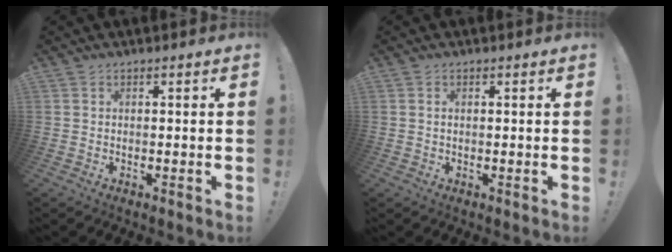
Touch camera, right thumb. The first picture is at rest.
{"total": 0.9, "force": [0.1, 0.7, 0.6], "torque": [-0.011, 0.004, 0.001]}